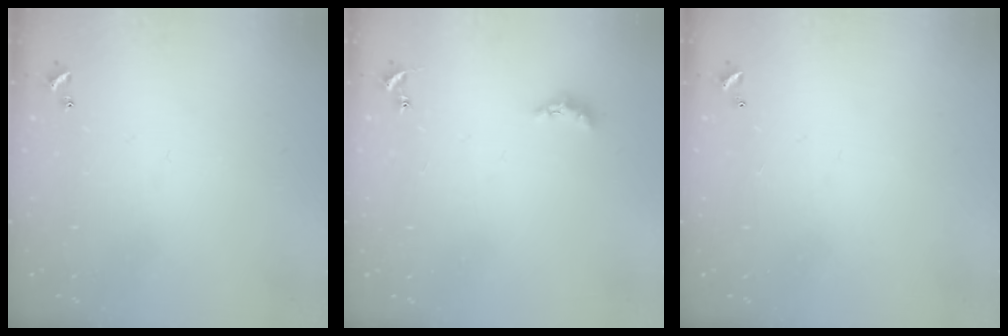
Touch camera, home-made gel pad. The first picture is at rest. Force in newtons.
{"total": 2.4, "press": 2.3, "slide": 0.5}
{"total": 2.8, "press": 2.8, "slide": 0.1}